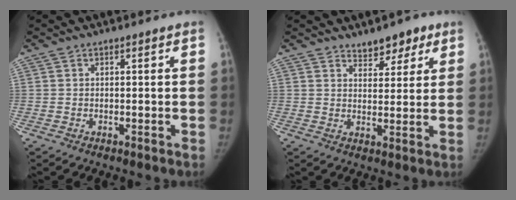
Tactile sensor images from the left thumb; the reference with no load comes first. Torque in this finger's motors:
{"motor_torque": [0.05, 0.06, 0.60, -0.33, -0.01]}